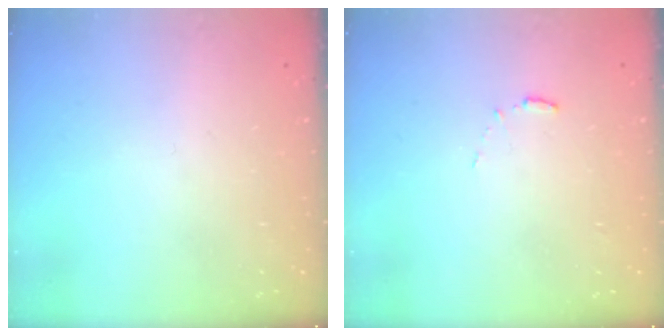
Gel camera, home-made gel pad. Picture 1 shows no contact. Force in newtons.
{"total": 4.9, "press": 4.9, "slide": 0.4}